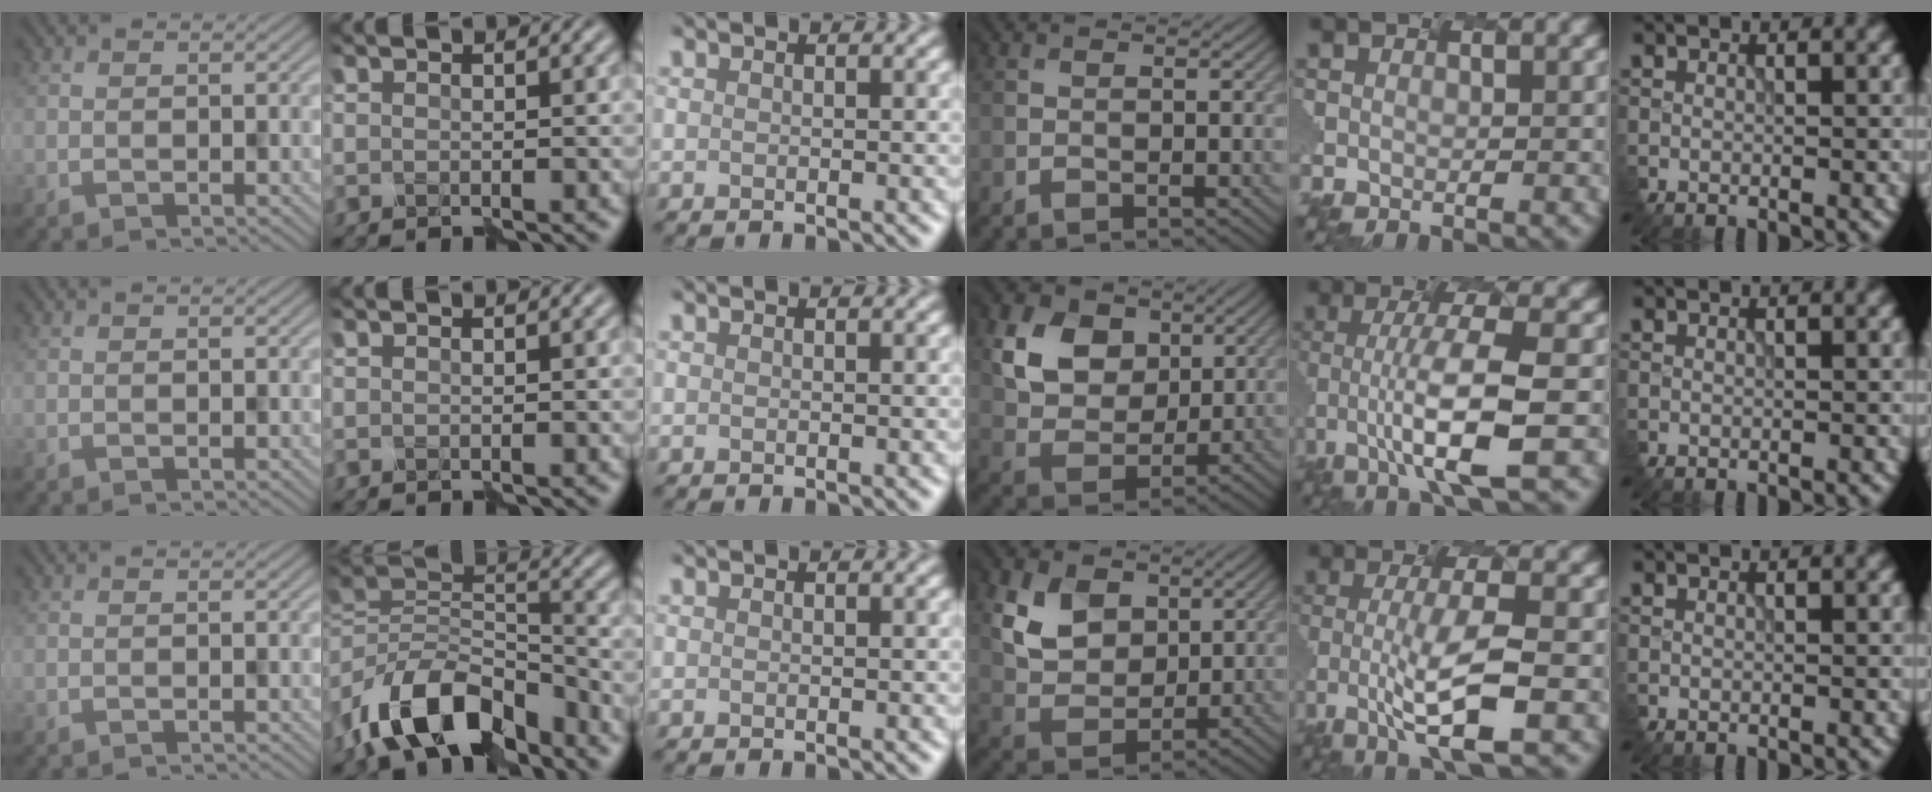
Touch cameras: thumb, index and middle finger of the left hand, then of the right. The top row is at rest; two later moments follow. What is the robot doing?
{"motion": "disassemble", "object": "puzzle pieces"}